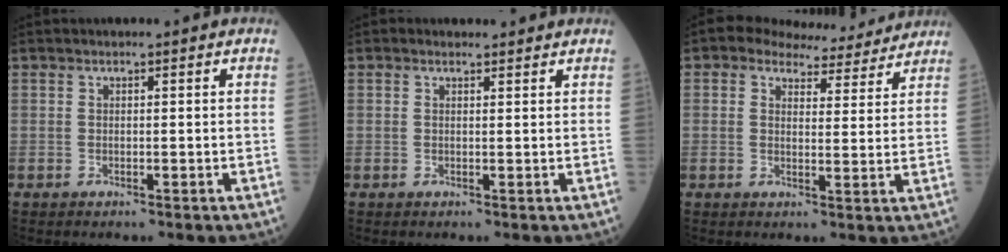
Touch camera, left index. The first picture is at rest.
{"total": 1.5, "force": [1.4, 0.5, 0.2], "torque": [-0.014, 0.006, 0.018]}
{"total": 9.2, "force": [8.4, 3.2, 2.2], "torque": [-0.025, 0.010, 0.098]}